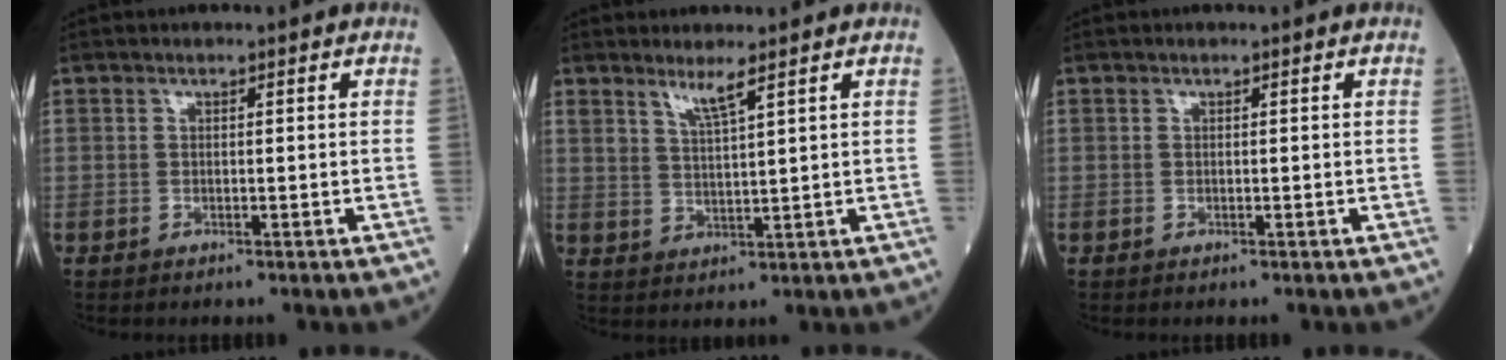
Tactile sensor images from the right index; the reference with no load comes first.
{"total": 3.4, "force": [2.5, -0.1, 2.2], "torque": [-0.046, -0.009, 0.051]}
{"total": 0.0}